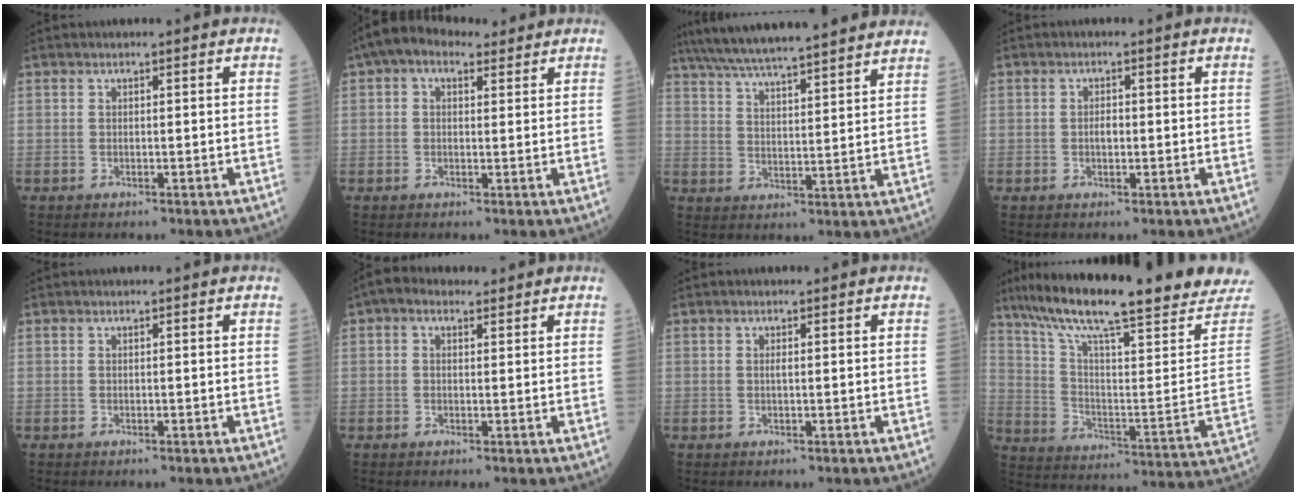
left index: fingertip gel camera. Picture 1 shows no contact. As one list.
[{"total": 5.8, "force": [3.5, 3.3, 3.2], "torque": [-0.062, 0.040, 0.059]}, {"total": 22.3, "force": [19.4, 2.0, 10.7], "torque": [-0.182, 0.038, 0.280]}, {"total": 1.5, "force": [-0.1, 0.7, 1.3], "torque": [-0.024, 0.002, -0.002]}, {"total": 0.0}, {"total": 3.2, "force": [1.9, 2.0, 1.7], "torque": [-0.039, 0.028, 0.033]}, {"total": 0.6, "force": [0.1, 0.1, 0.6], "torque": [-0.015, 0.000, 0.001]}, {"total": 26.8, "force": [21.9, 2.3, 15.2], "torque": [-0.251, -0.036, 0.304]}]